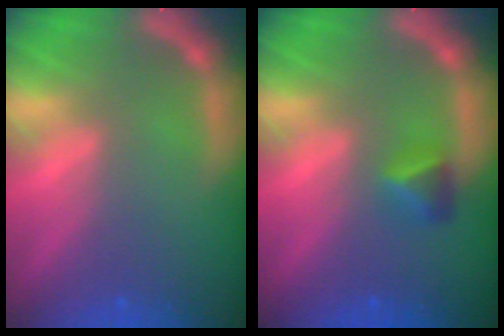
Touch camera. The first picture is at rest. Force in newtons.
{"total": 1.9}